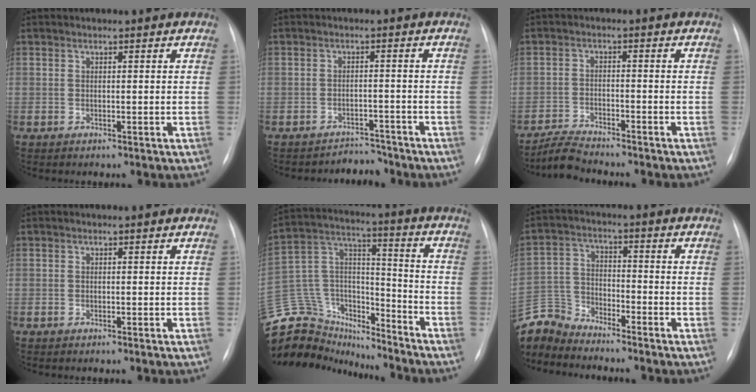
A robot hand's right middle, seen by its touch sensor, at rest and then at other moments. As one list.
[{"total": 3.2, "force": [-2.9, 0.6, -1.1], "torque": [0.022, 0.006, -0.039]}, {"total": 4.1, "force": [-4.1, -0.1, 0.6], "torque": [-0.017, -0.021, -0.076]}, {"total": 0.0}, {"total": 24.2, "force": [-21.8, 8.6, 6.2], "torque": [-0.176, 0.049, -0.350]}, {"total": 8.2, "force": [-8.1, 1.2, 0.0], "torque": [-0.012, 0.006, -0.164]}]